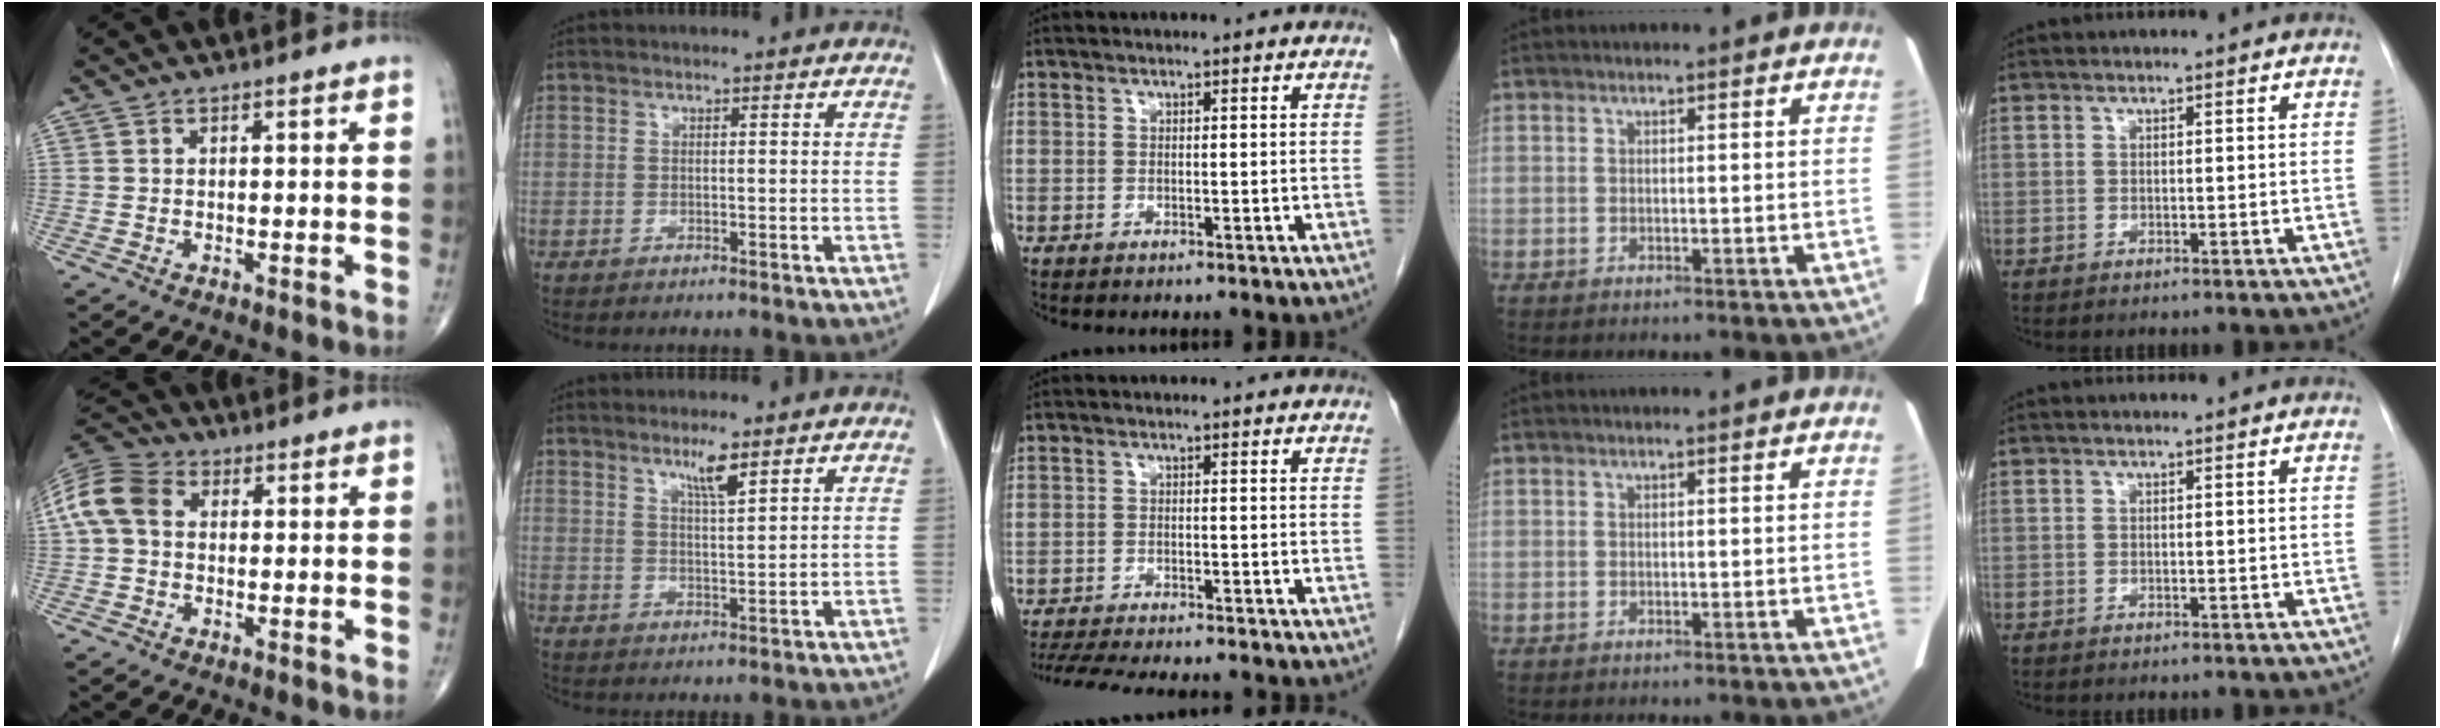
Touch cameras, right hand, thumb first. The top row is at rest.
{"thumb": {"total": 9.0, "force": [1.1, 6.7, 6.0], "torque": [-0.127, 0.032, 0.012]}, "index": {"total": 3.7, "force": [2.6, -0.1, 2.7], "torque": [-0.053, -0.006, 0.049]}, "middle": {"total": 13.1, "force": [-11.7, 1.7, 5.6], "torque": [-0.095, -0.017, -0.167]}}